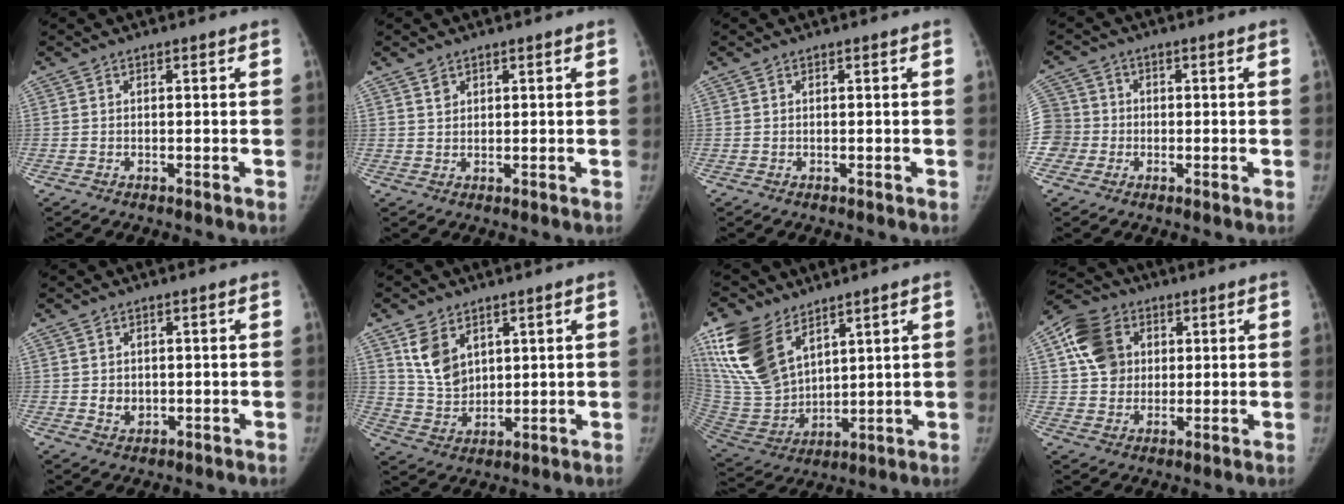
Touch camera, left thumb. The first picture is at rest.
{"total": 1.5, "force": [1.1, 1.0, 0.4], "torque": [0.004, -0.013, 0.020]}
{"total": 0.0}
{"total": 7.2, "force": [-1.1, 7.1, 1.0], "torque": [-0.010, 0.020, -0.024]}
{"total": 2.5, "force": [0.0, 2.1, 1.2], "torque": [-0.012, -0.010, 0.008]}
{"total": 8.6, "force": [4.3, 5.8, 4.6], "torque": [-0.069, -0.025, 0.097]}
{"total": 19.9, "force": [11.3, 11.2, 12.0], "torque": [-0.250, -0.045, 0.235]}
{"total": 12.0, "force": [3.7, 9.9, 5.7], "torque": [-0.090, -0.001, 0.061]}